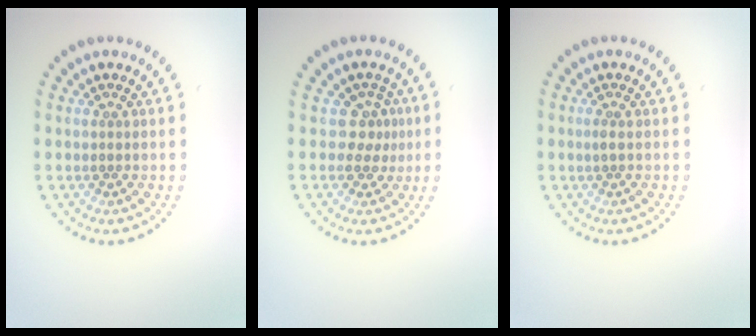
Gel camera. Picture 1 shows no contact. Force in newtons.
{"total": 2.2, "press": 1.5, "slide": 1.6}
{"total": 0.5, "press": 0.4, "slide": 0.3}